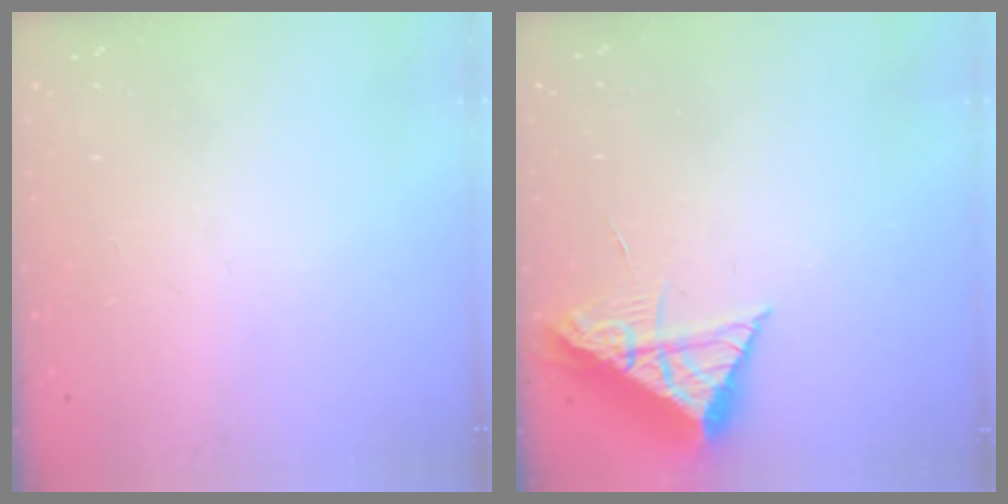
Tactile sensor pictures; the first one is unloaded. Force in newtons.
{"total": 9.4, "press": 9.4, "slide": 0.5}